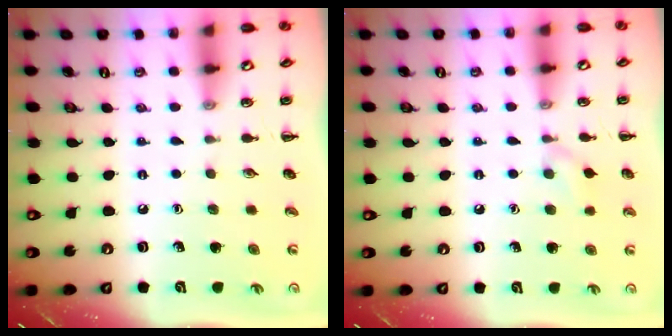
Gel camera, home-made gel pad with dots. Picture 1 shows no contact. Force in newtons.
{"total": 5.2, "press": 4.8, "slide": 1.8}